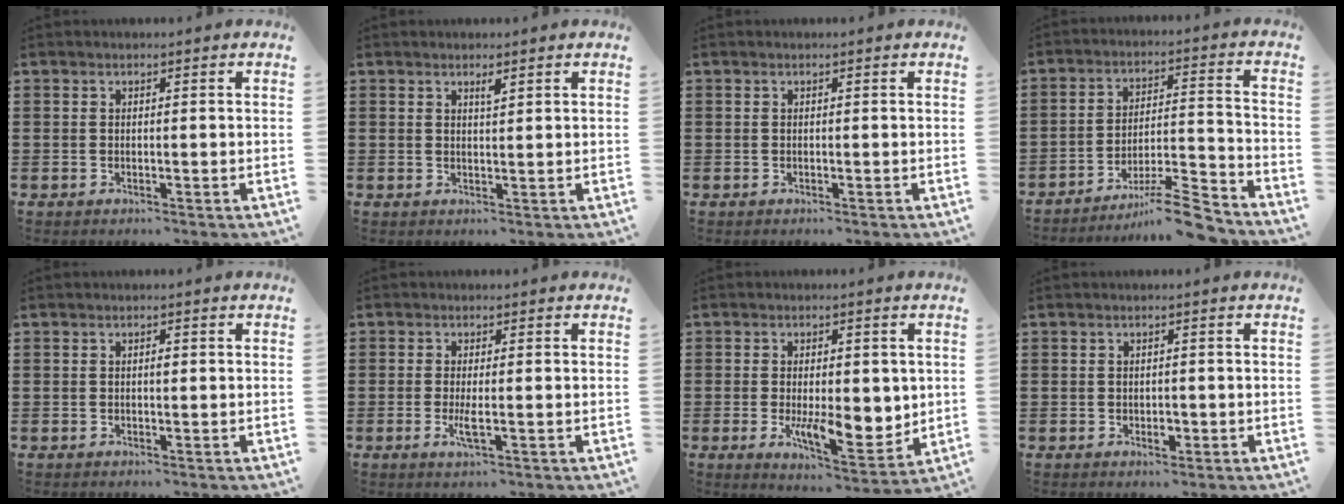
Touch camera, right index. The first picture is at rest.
{"total": 1.3, "force": [1.0, 0.2, 0.8], "torque": [-0.017, 0.000, 0.018]}
{"total": 0.0}
{"total": 9.7, "force": [-8.3, 0.7, 5.0], "torque": [-0.069, 0.024, -0.155]}
{"total": 0.8, "force": [0.1, 0.3, 0.7], "torque": [-0.015, -0.003, 0.002]}
{"total": 2.7, "force": [-0.7, 0.4, 2.6], "torque": [-0.059, -0.009, -0.017]}
{"total": 8.5, "force": [-1.0, 3.8, 7.6], "torque": [-0.118, -0.008, -0.017]}
{"total": 1.7, "force": [-0.4, 1.0, 1.3], "torque": [-0.023, 0.001, -0.008]}